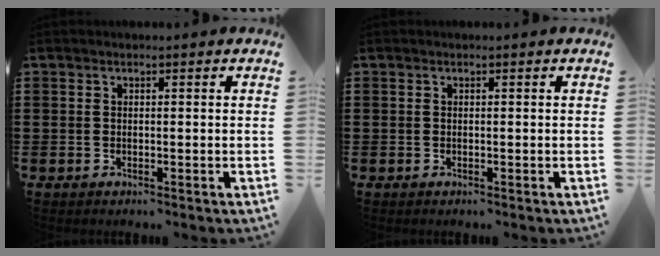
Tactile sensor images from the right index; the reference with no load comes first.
{"total": 0.0}